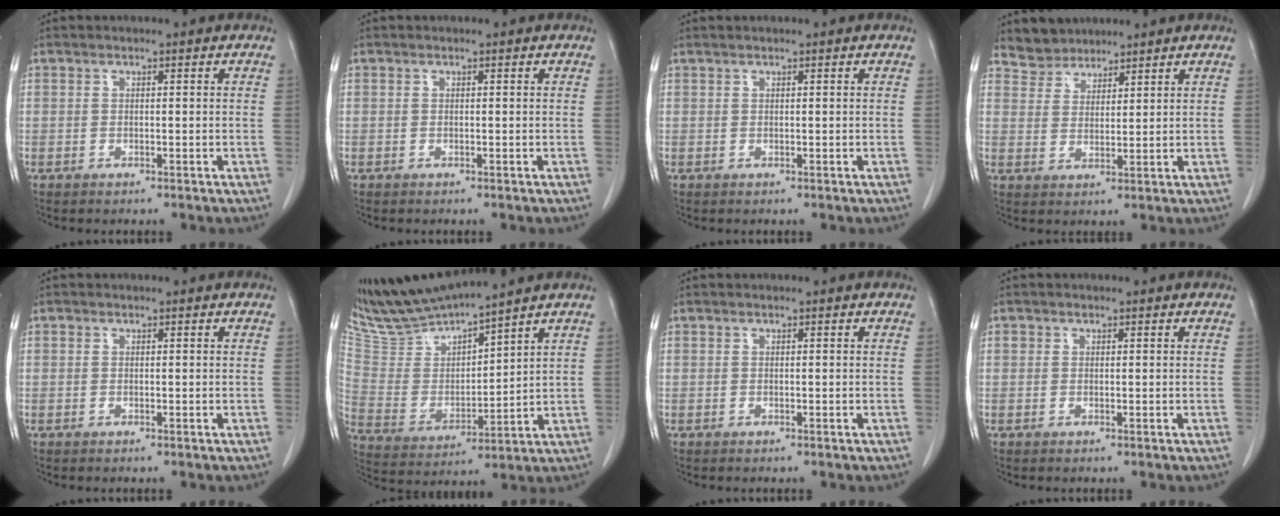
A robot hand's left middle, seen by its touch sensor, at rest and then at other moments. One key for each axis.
{"total": 0.0}
{"total": 0.6, "fx": 0.5, "fy": -0.1, "fz": 0.2, "tx": -0.010, "ty": 0.008, "tz": 0.016}
{"total": 4.2, "fx": 3.8, "fy": 1.8, "fz": -0.5, "tx": 0.011, "ty": 0.010, "tz": 0.070}
{"total": 0.0}
{"total": 12.2, "fx": 11.6, "fy": 0.0, "fz": 3.6, "tx": -0.082, "ty": -0.001, "tz": 0.241}
{"total": 0.0}
{"total": 0.6, "fx": 0.3, "fy": 0.5, "fz": 0.1, "tx": 0.001, "ty": 0.006, "tz": 0.004}